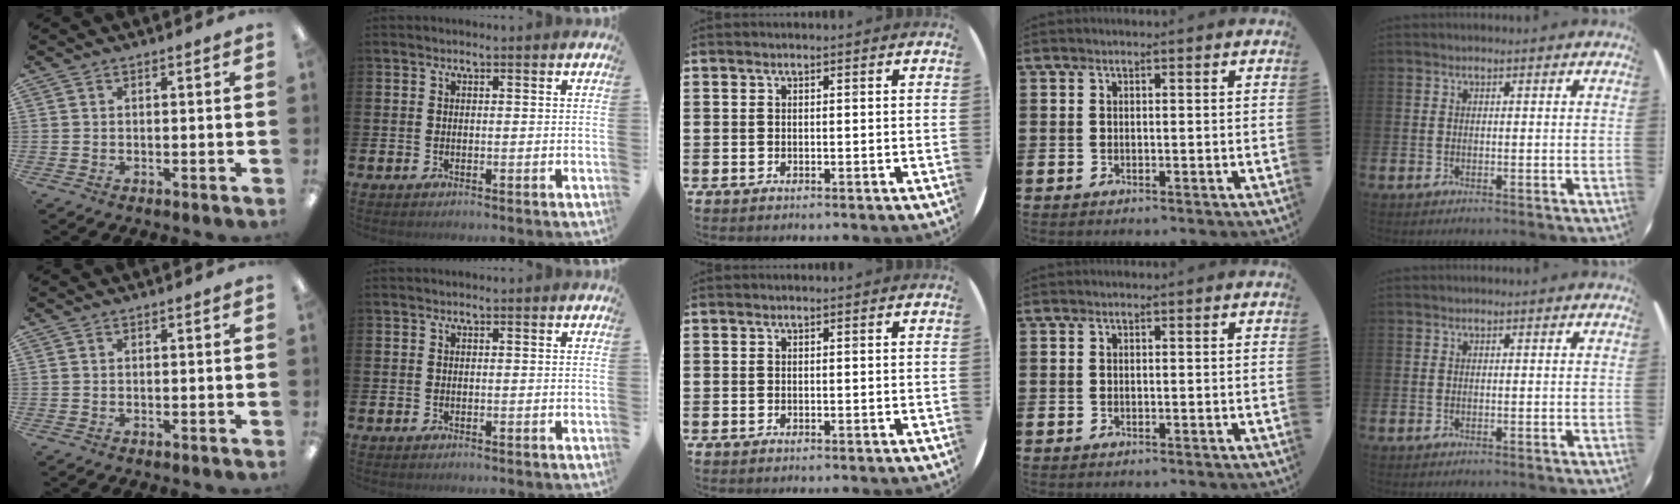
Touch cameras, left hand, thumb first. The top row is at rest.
{}